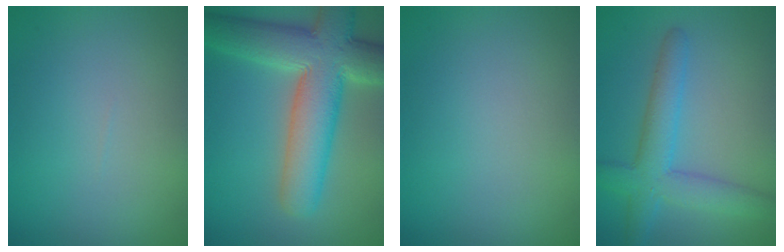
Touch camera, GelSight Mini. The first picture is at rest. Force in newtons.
{"total": 10.3, "press": 10.3, "slide": 0.7}
{"total": 0.0}
{"total": 4.9, "press": 4.9, "slide": 0.3}